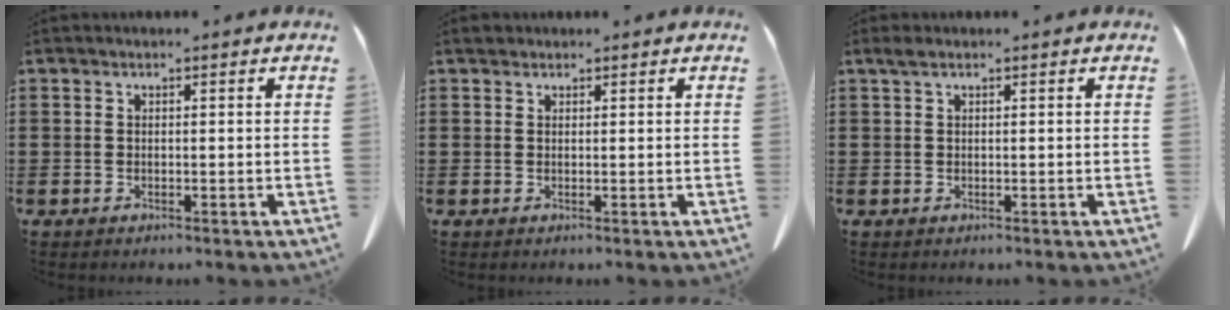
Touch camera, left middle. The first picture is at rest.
{"total": 0.9, "force": [0.8, 0.4, 0.1], "torque": [-0.004, 0.004, 0.016]}
{"total": 1.1, "force": [0.6, 0.2, 0.8], "torque": [-0.018, 0.002, 0.011]}